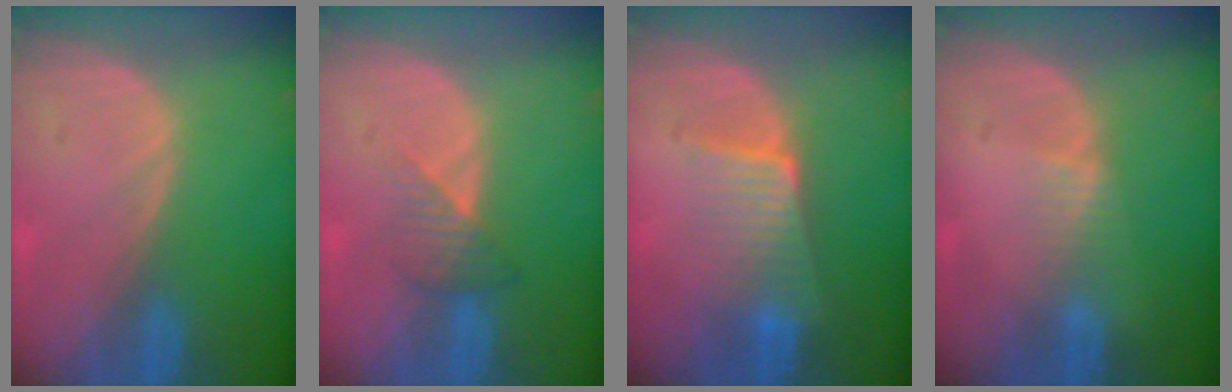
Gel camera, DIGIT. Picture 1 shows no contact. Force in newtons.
{"total": 3.3, "press": 3.0, "slide": 1.2}
{"total": 6.4, "press": 5.8, "slide": 2.9}
{"total": 1.6, "press": 1.6, "slide": 0.3}